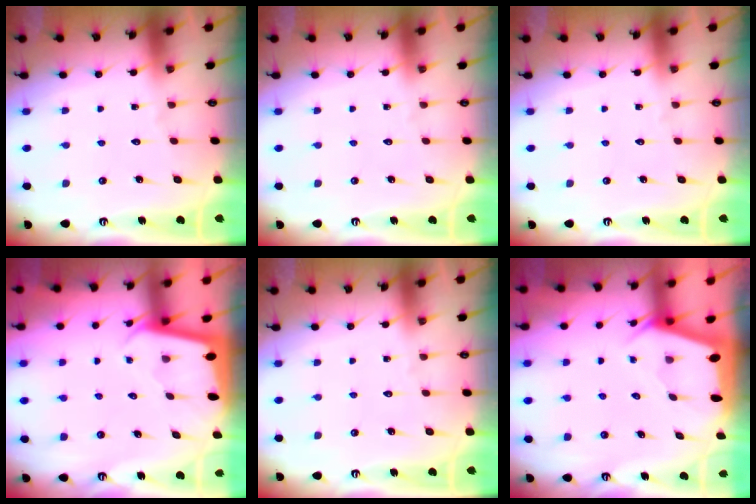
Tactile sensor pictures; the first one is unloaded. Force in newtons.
{"total": 0.0}
{"total": 0.0}
{"total": 2.0, "press": 2.0, "slide": 0.1}
{"total": 0.0}
{"total": 2.9, "press": 2.9, "slide": 0.2}